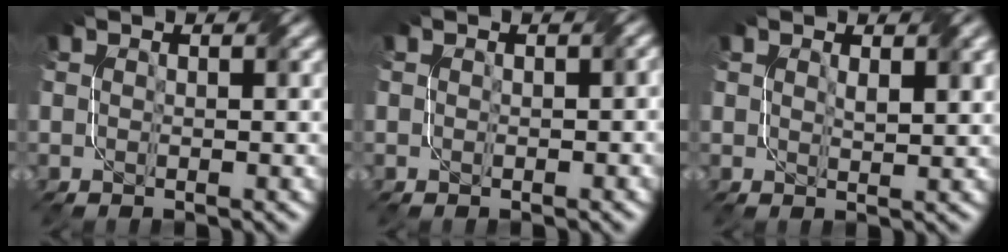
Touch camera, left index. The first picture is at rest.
{"total": 0.7, "force": [0.1, 0.4, 0.5], "torque": [-0.007, 0.002, 0.002]}
{"total": 1.6, "force": [0.9, 0.5, 1.2], "torque": [-0.020, -0.003, 0.020]}